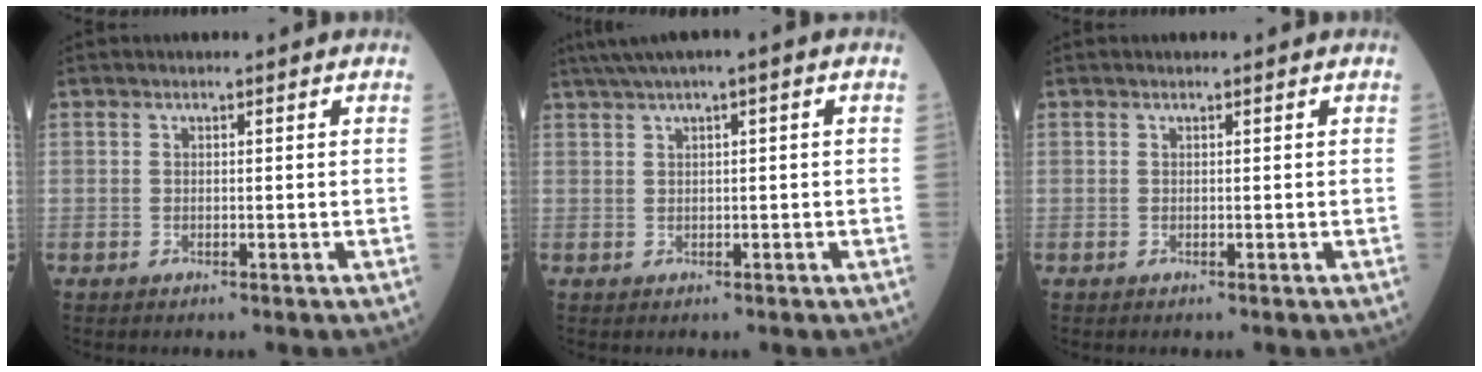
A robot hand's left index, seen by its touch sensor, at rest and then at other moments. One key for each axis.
{"total": 4.9, "fx": 2.5, "fy": 0.2, "fz": 4.2, "tx": -0.081, "ty": 0.028, "tz": 0.045}
{"total": 0.0}